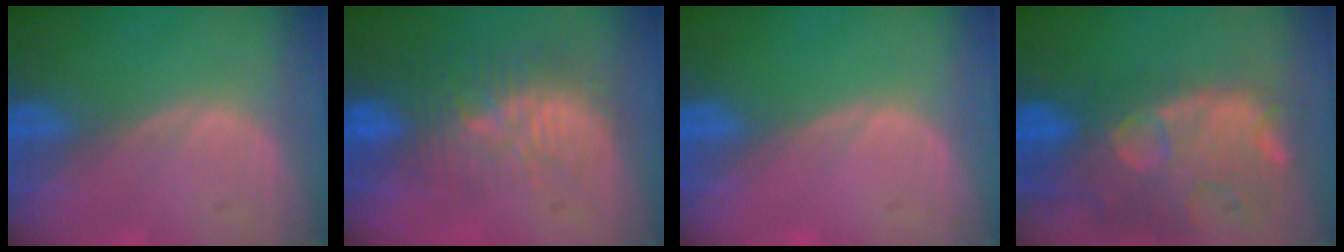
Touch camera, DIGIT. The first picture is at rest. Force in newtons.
{"total": 9.3, "press": 8.6, "slide": 3.6}
{"total": 0.0}
{"total": 14.4, "press": 11.8, "slide": 8.3}